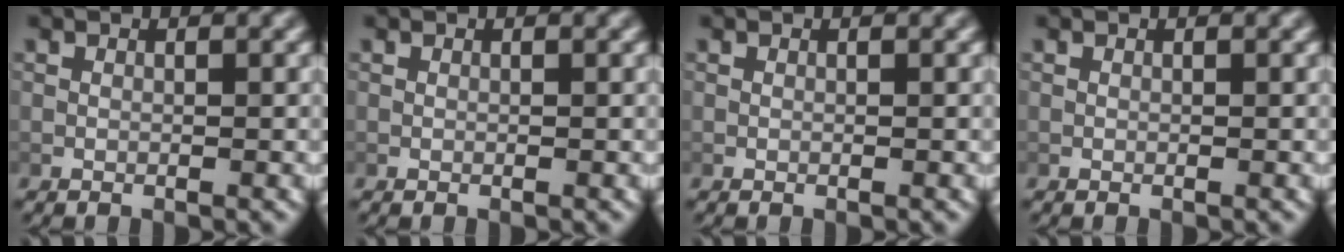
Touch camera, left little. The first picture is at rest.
{"total": 0.0}
{"total": 0.0}
{"total": 0.0}